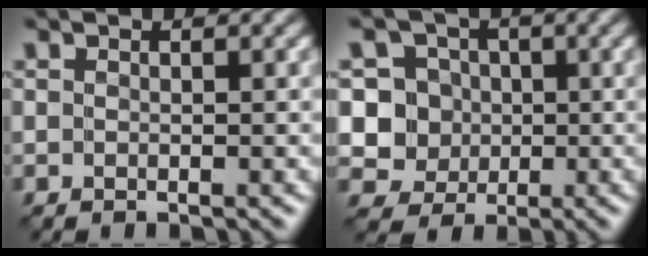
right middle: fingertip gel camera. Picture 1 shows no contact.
{"total": 6.8, "force": [0.4, 6.5, 1.7], "torque": [-0.029, 0.028, -0.004]}